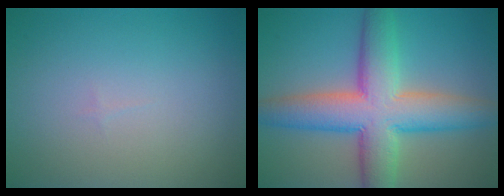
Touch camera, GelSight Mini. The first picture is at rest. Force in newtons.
{"total": 9.8, "press": 9.8, "slide": 0.5}